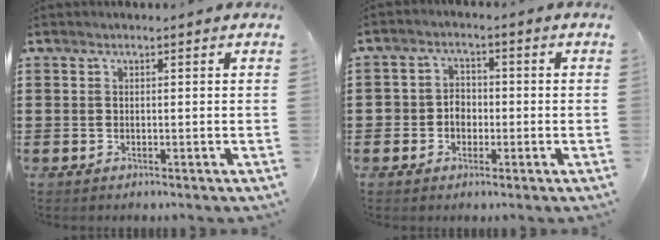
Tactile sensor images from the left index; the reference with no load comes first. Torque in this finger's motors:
{"motor_torque": [0.71, 1.09, 0.06, 0.01]}